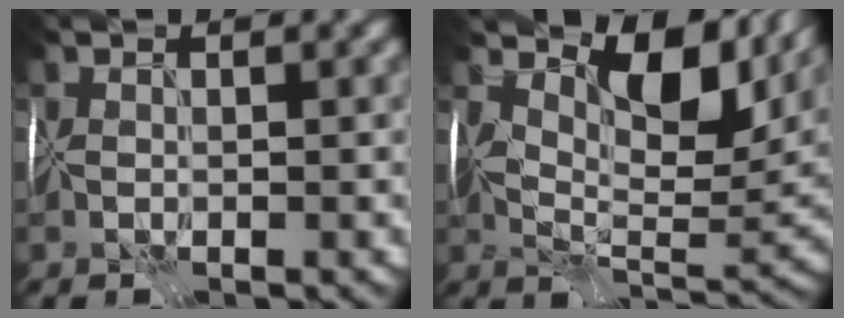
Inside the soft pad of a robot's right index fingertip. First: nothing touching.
{"total": 10.3, "force": [4.5, 5.1, 7.7], "torque": [-0.123, -0.006, 0.079]}